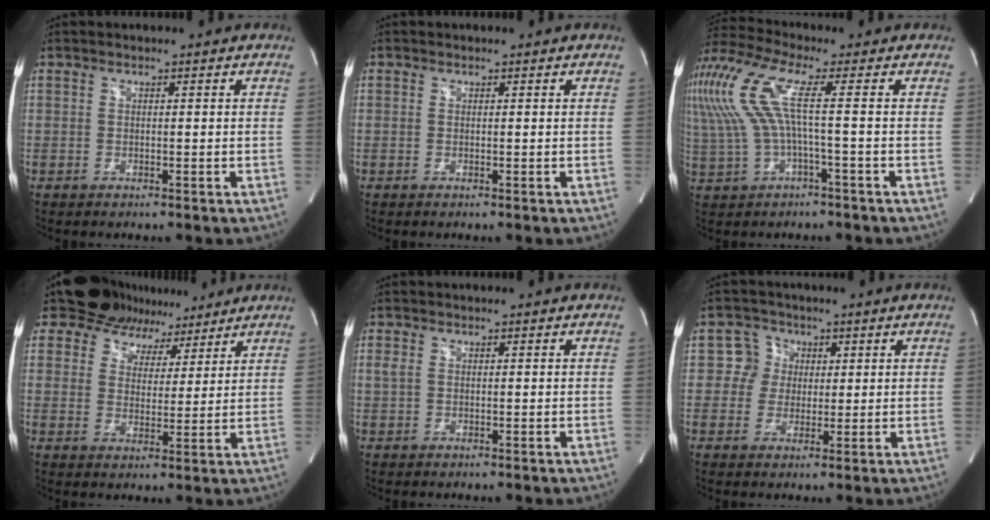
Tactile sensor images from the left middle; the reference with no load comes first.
{"total": 1.3, "force": [-0.7, -0.9, -0.7], "torque": [0.010, -0.010, -0.014]}
{"total": 13.6, "force": [2.2, 2.7, 13.2], "torque": [-0.312, 0.043, 0.039]}
{"total": 11.2, "force": [9.0, 6.5, 1.7], "torque": [-0.023, 0.018, 0.124]}
{"total": 1.1, "force": [0.3, 0.8, 0.7], "torque": [-0.022, 0.008, 0.009]}
{"total": 4.3, "force": [0.9, 4.2, 0.4], "torque": [-0.001, 0.016, 0.015]}